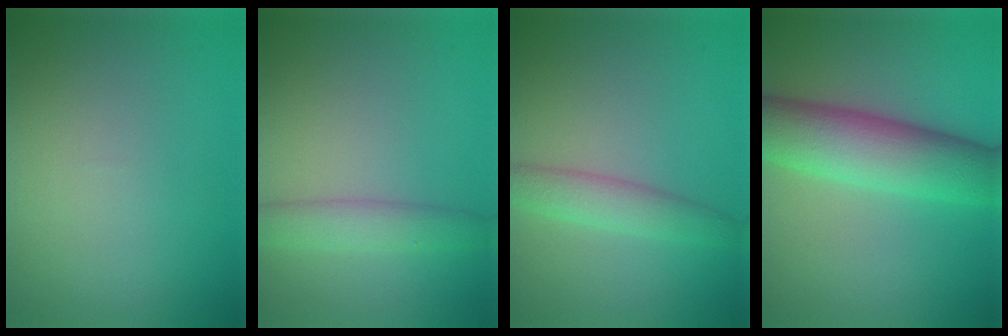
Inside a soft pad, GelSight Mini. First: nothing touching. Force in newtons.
{"total": 2.9, "press": 2.9, "slide": 0.1}
{"total": 2.8, "press": 2.8, "slide": 0.1}
{"total": 8.0, "press": 8.0, "slide": 0.1}